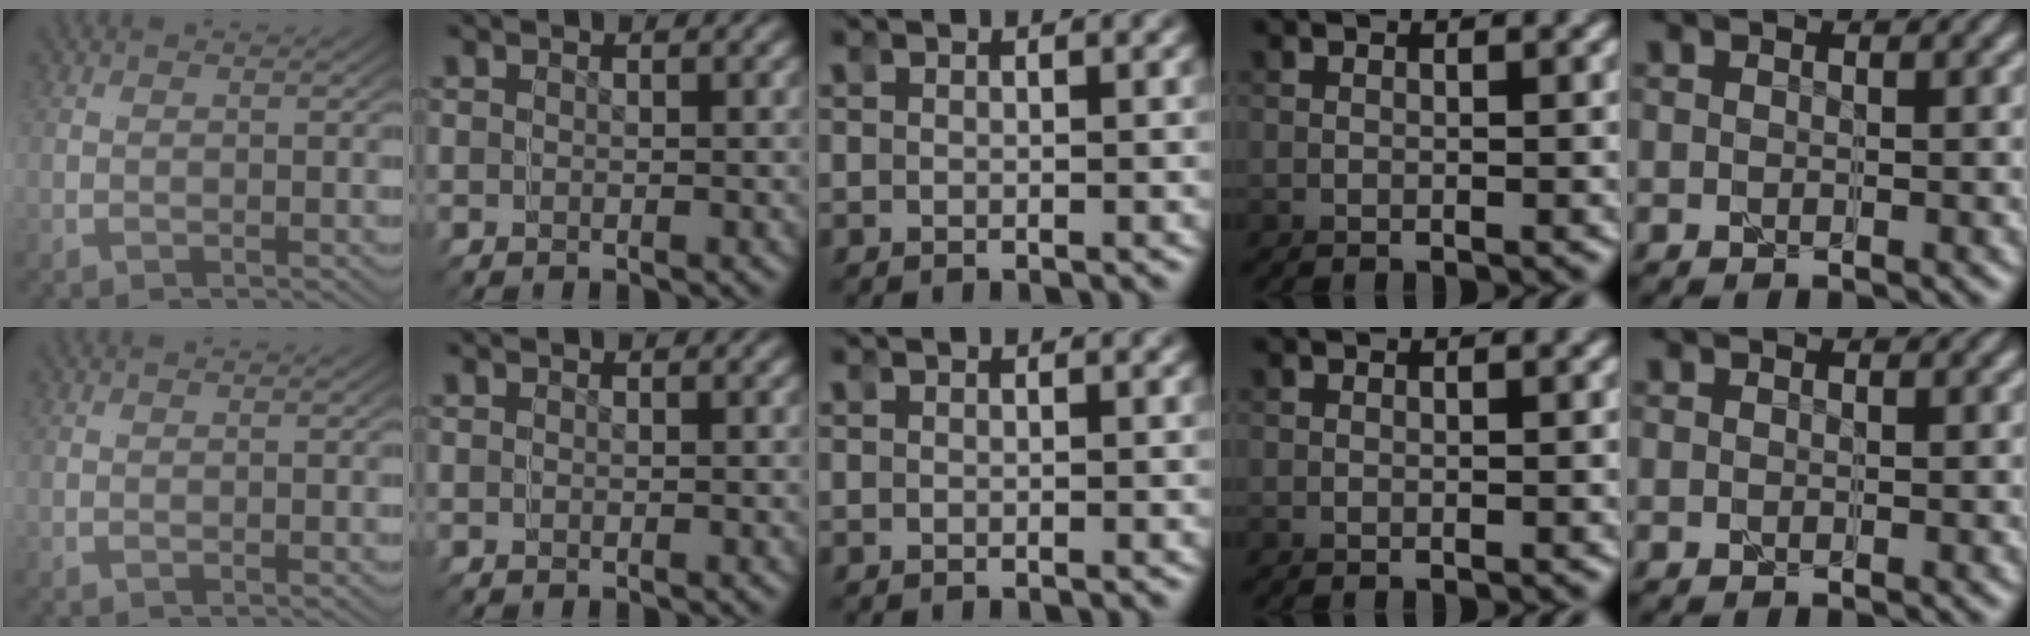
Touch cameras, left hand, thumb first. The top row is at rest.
{}